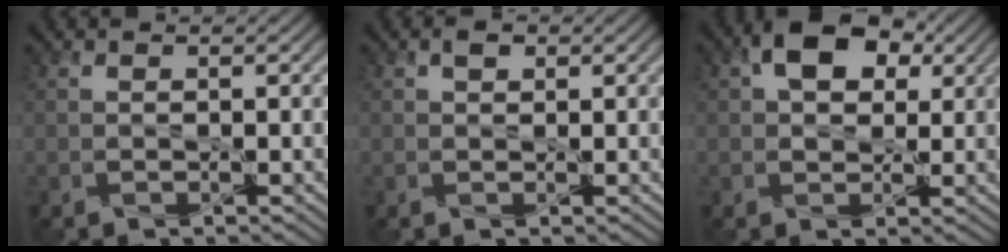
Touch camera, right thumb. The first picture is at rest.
{"total": 1.2, "force": [0.5, 0.7, 0.8], "torque": [-0.014, 0.004, 0.006]}
{"total": 7.6, "force": [2.7, 4.9, 5.1], "torque": [-0.094, 0.011, 0.037]}